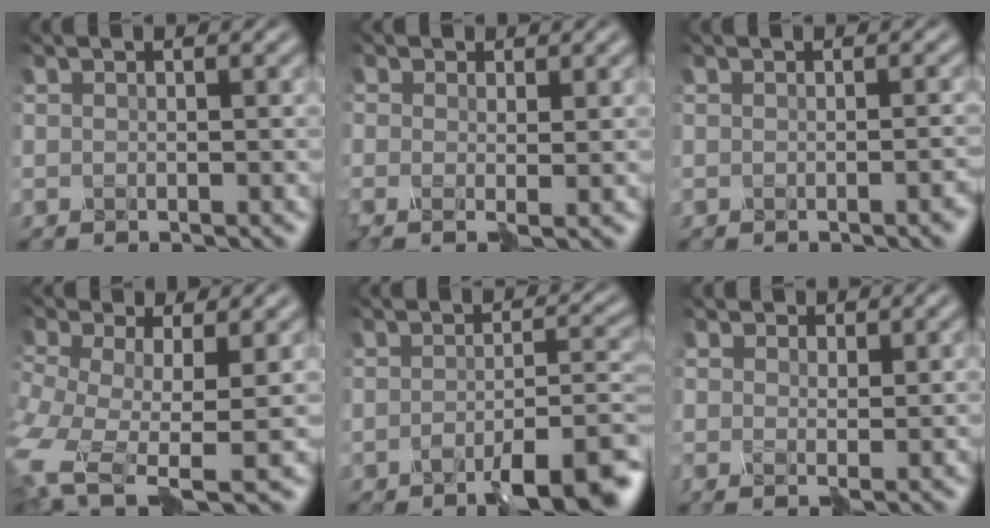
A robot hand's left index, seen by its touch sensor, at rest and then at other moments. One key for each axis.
{"total": 1.6, "fx": 0.4, "fy": 0.5, "fz": 1.4, "tx": -0.019, "ty": 0.007, "tz": -0.002}
{"total": 1.9, "fx": -0.7, "fy": 0.8, "fz": 1.6, "tx": -0.006, "ty": -0.003, "tz": -0.009}
{"total": 6.0, "fx": -3.4, "fy": 2.3, "fz": 4.4, "tx": -0.118, "ty": -0.016, "tz": -0.073}
{"total": 6.2, "fx": -4.2, "fy": 1.7, "fz": 4.2, "tx": -0.060, "ty": 0.009, "tz": -0.068}
{"total": 1.2, "fx": 1.0, "fy": 0.6, "fz": -0.1, "tx": 0.006, "ty": 0.004, "tz": 0.010}